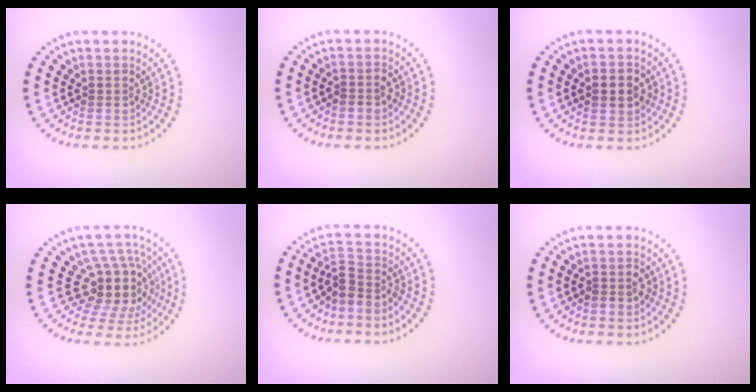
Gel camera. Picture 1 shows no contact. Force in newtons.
{"total": 1.3, "press": 1.1, "slide": 0.7}
{"total": 2.3, "press": 2.3, "slide": 0.2}
{"total": 4.8, "press": 3.8, "slide": 3.0}
{"total": 2.7, "press": 2.0, "slide": 1.7}
{"total": 1.3, "press": 1.1, "slide": 0.7}